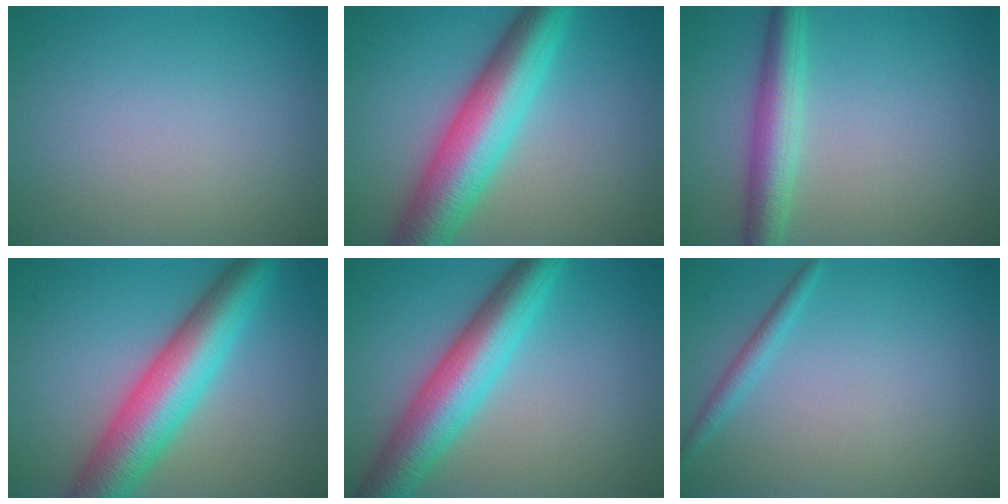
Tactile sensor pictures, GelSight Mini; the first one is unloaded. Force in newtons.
{"total": 9.5, "press": 9.5, "slide": 0.1}
{"total": 4.4, "press": 4.4, "slide": 0.1}
{"total": 9.1, "press": 9.1, "slide": 0.1}
{"total": 8.0, "press": 8.0, "slide": 0.2}
{"total": 1.5, "press": 1.5, "slide": 0.1}